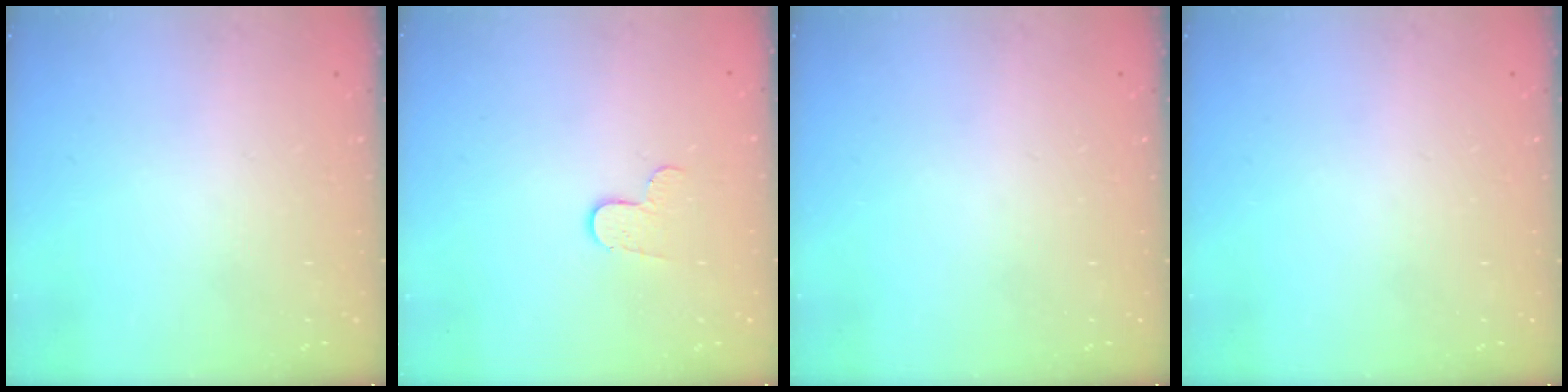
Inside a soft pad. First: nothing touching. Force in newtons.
{"total": 5.7, "press": 5.7, "slide": 0.5}
{"total": 0.0}
{"total": 0.0}